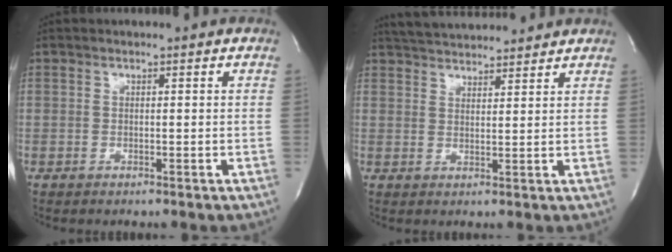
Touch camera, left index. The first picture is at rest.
{"total": 10.2, "force": [9.6, 1.8, 2.9], "torque": [-0.052, 0.022, 0.144]}